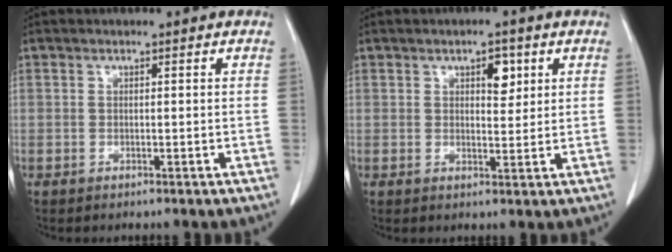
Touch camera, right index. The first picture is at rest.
{"total": 3.4, "force": [1.5, 1.5, 2.6], "torque": [-0.036, -0.001, 0.024]}